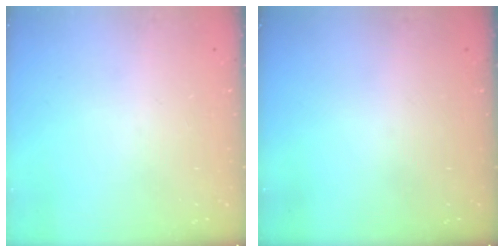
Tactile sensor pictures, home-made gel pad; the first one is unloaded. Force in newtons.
{"total": 0.0}